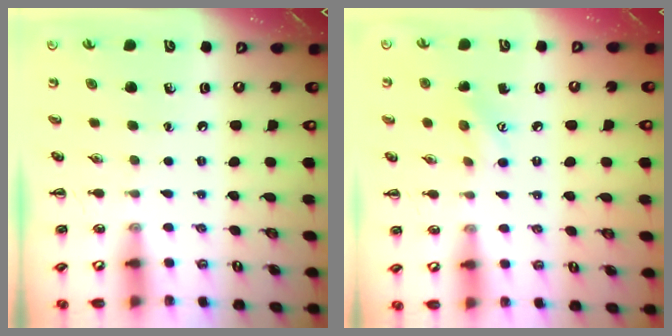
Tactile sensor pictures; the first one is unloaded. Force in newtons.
{"total": 6.6, "press": 6.5, "slide": 1.2}